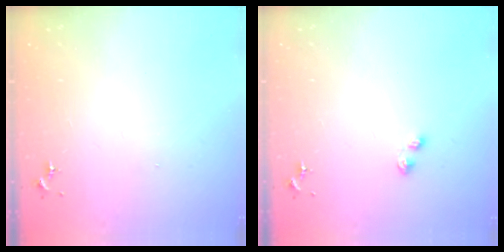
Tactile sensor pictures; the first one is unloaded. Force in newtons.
{"total": 3.0, "press": 2.9, "slide": 0.5}